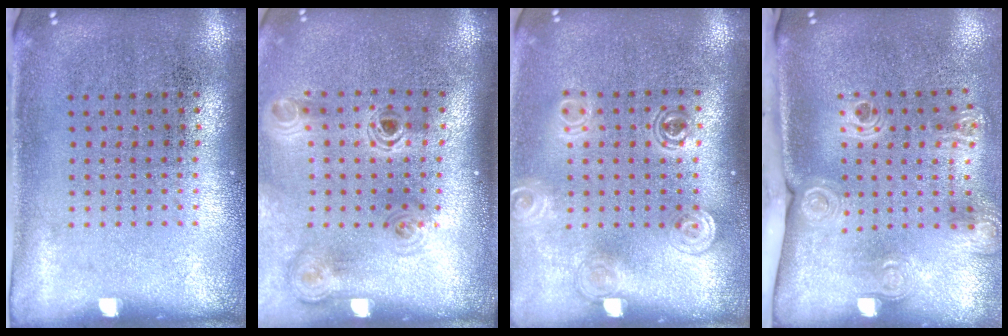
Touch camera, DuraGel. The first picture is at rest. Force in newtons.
{"total": 1.3, "press": 1.2, "slide": 0.5}
{"total": 1.4, "press": 1.2, "slide": 0.7}
{"total": 2.3, "press": 1.6, "slide": 1.5}